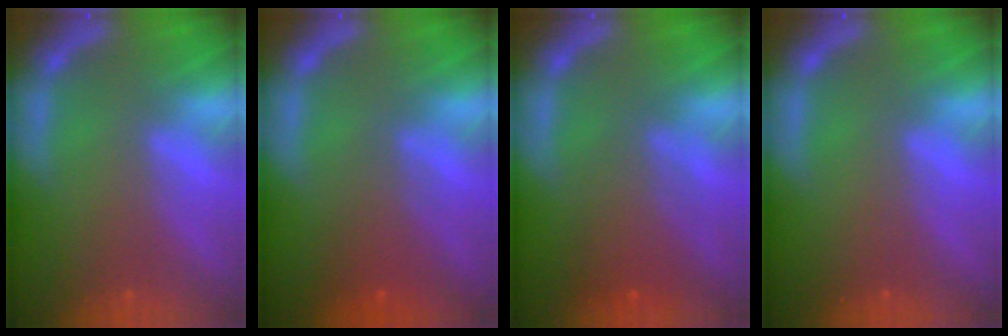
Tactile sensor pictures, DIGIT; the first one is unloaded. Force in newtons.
{"total": 3.0}
{"total": 4.0}
{"total": 0.0}